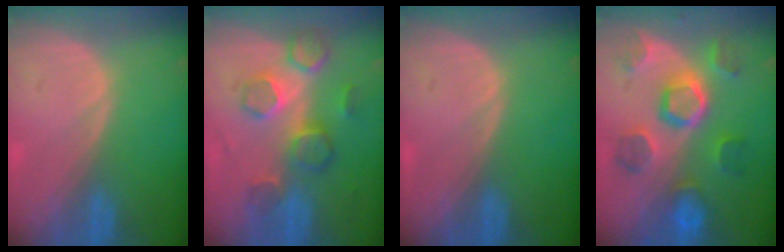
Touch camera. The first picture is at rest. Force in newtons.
{"total": 8.7, "press": 7.6, "slide": 4.3}
{"total": 0.0}
{"total": 9.3, "press": 9.1, "slide": 1.9}